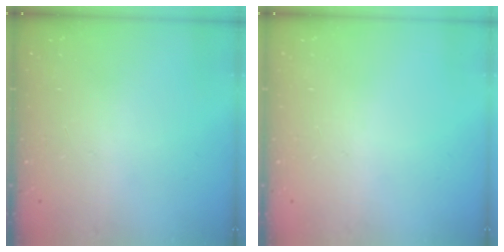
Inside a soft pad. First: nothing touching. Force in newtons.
{"total": 0.0}